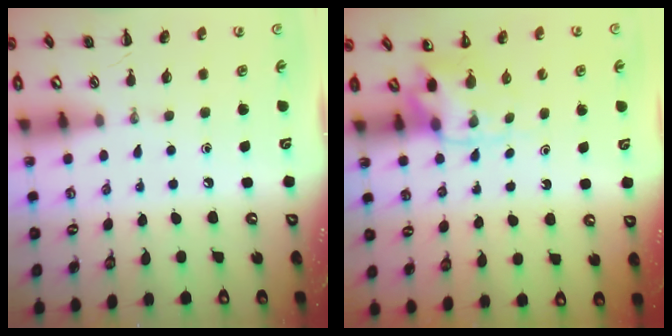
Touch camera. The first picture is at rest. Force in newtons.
{"total": 5.1, "press": 5.0, "slide": 0.9}